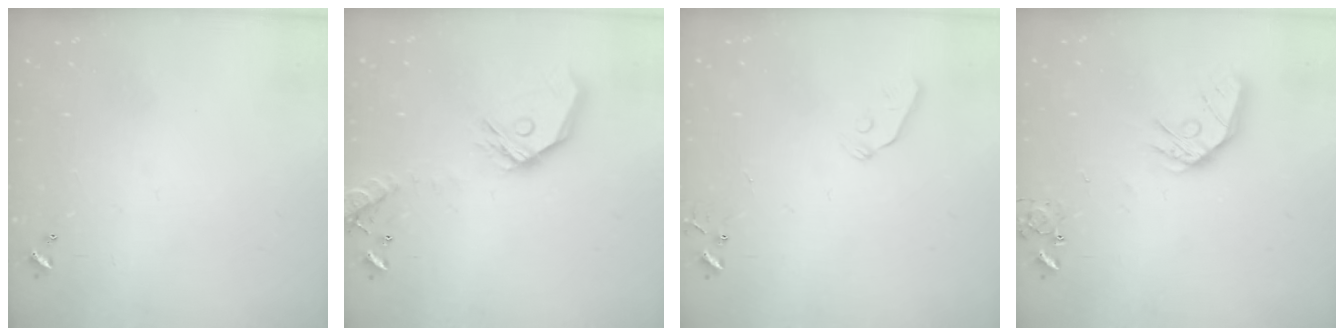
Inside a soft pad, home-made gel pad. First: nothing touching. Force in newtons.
{"total": 17.0, "press": 16.8, "slide": 2.7}
{"total": 3.3, "press": 3.2, "slide": 0.8}
{"total": 14.1, "press": 14.0, "slide": 1.7}